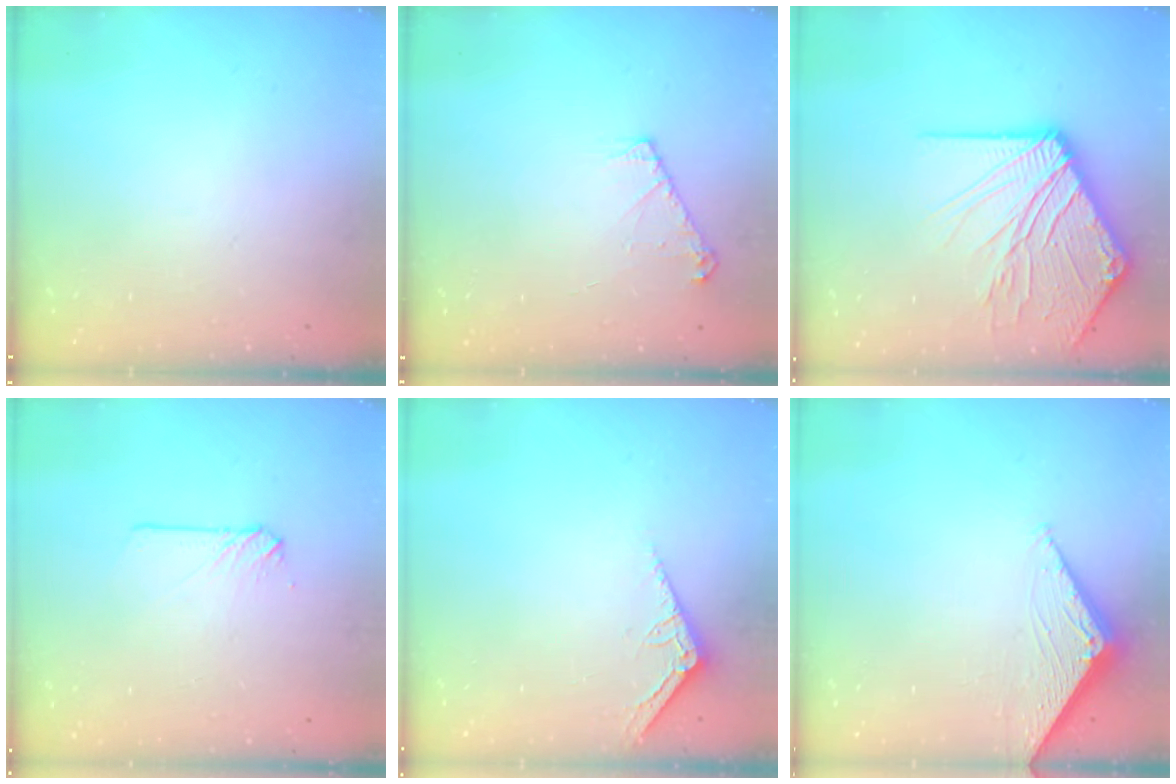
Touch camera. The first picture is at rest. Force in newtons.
{"total": 6.0, "press": 6.0, "slide": 0.7}
{"total": 19.9, "press": 19.8, "slide": 2.6}
{"total": 3.9, "press": 3.9, "slide": 0.5}
{"total": 3.2, "press": 3.2, "slide": 0.3}
{"total": 2.8, "press": 2.8, "slide": 0.3}